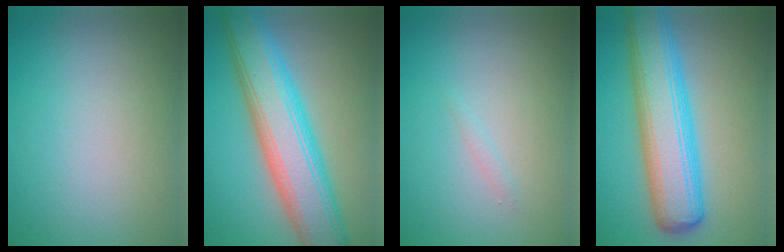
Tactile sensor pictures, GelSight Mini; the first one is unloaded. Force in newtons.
{"total": 9.4, "press": 9.4, "slide": 0.1}
{"total": 0.6, "press": 0.6, "slide": 0.0}
{"total": 8.6, "press": 8.6, "slide": 0.2}